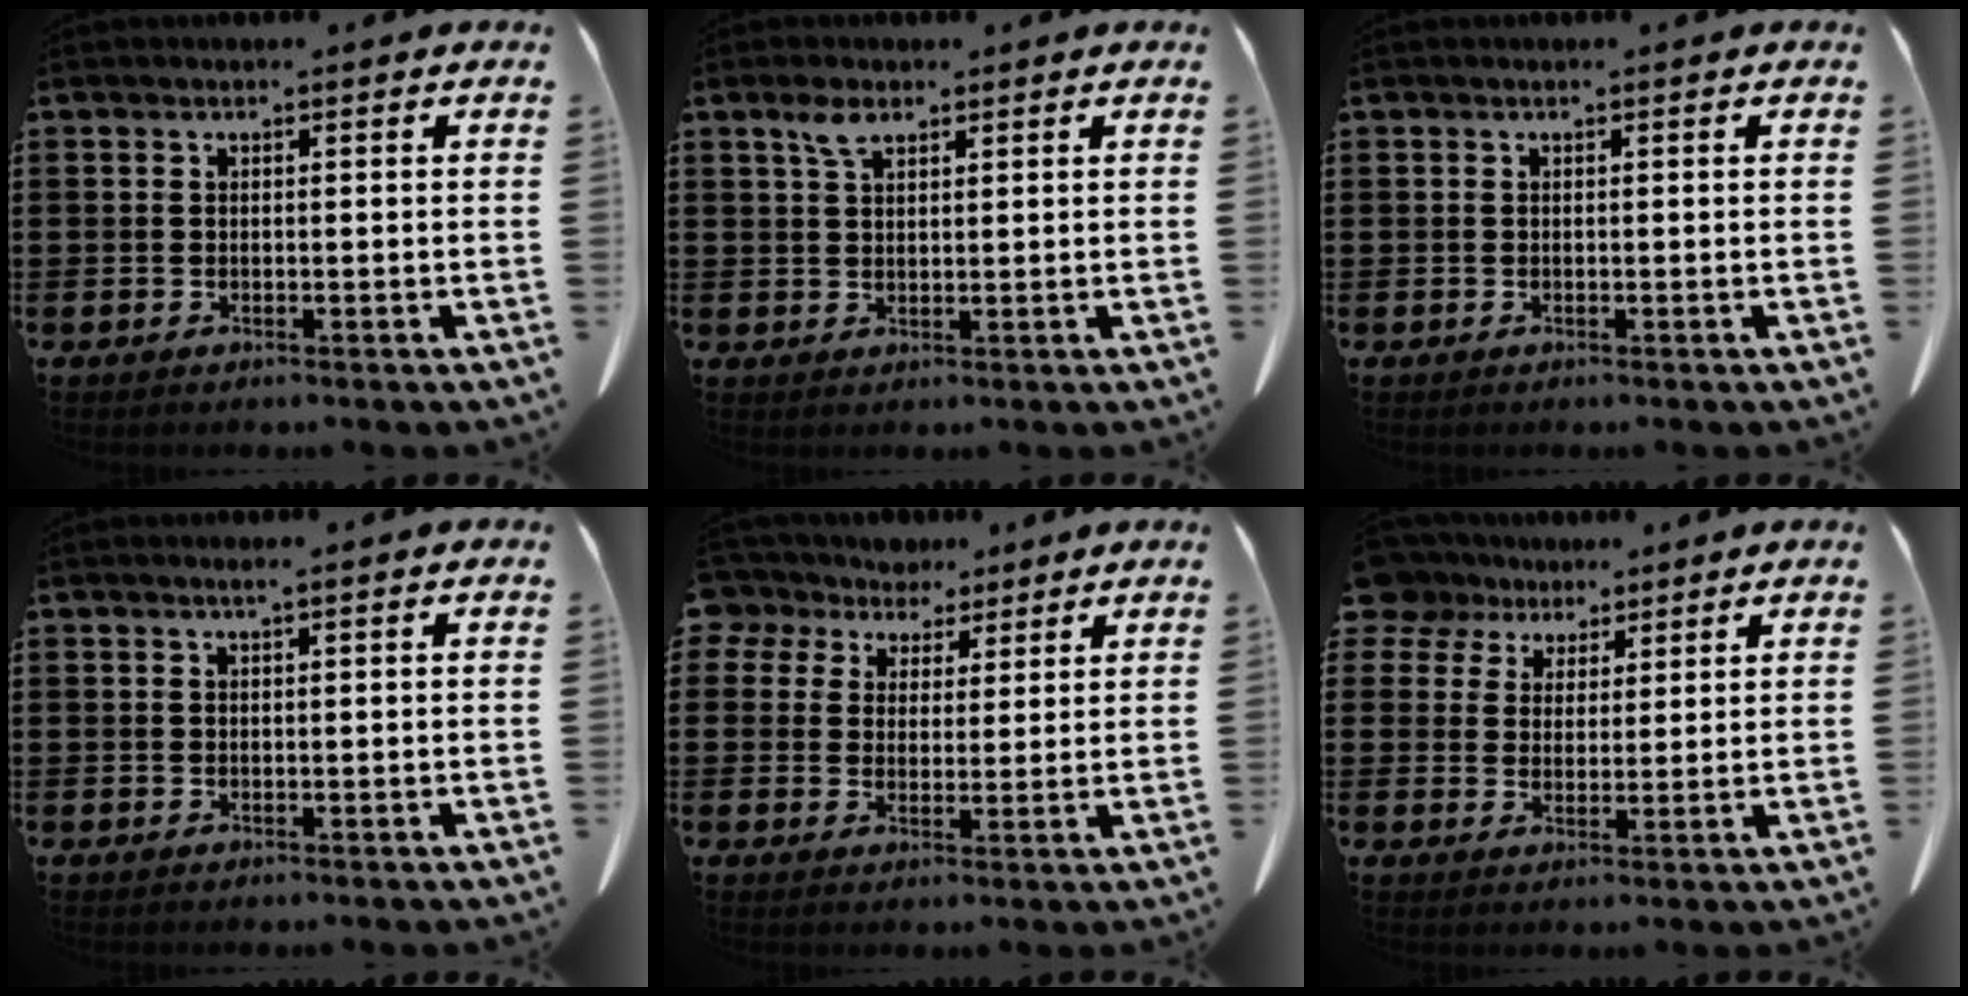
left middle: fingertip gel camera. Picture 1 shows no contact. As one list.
[{"total": 3.1, "force": [1.9, 1.2, 2.1], "torque": [-0.049, 0.003, 0.035]}, {"total": 0.0}, {"total": 0.8, "force": [0.4, -0.1, 0.6], "torque": [-0.011, -0.003, 0.009]}, {"total": 4.7, "force": [3.5, 3.1, 0.4], "torque": [-0.036, -0.008, 0.064]}, {"total": 5.8, "force": [4.4, 3.7, 1.1], "torque": [-0.043, -0.007, 0.082]}]